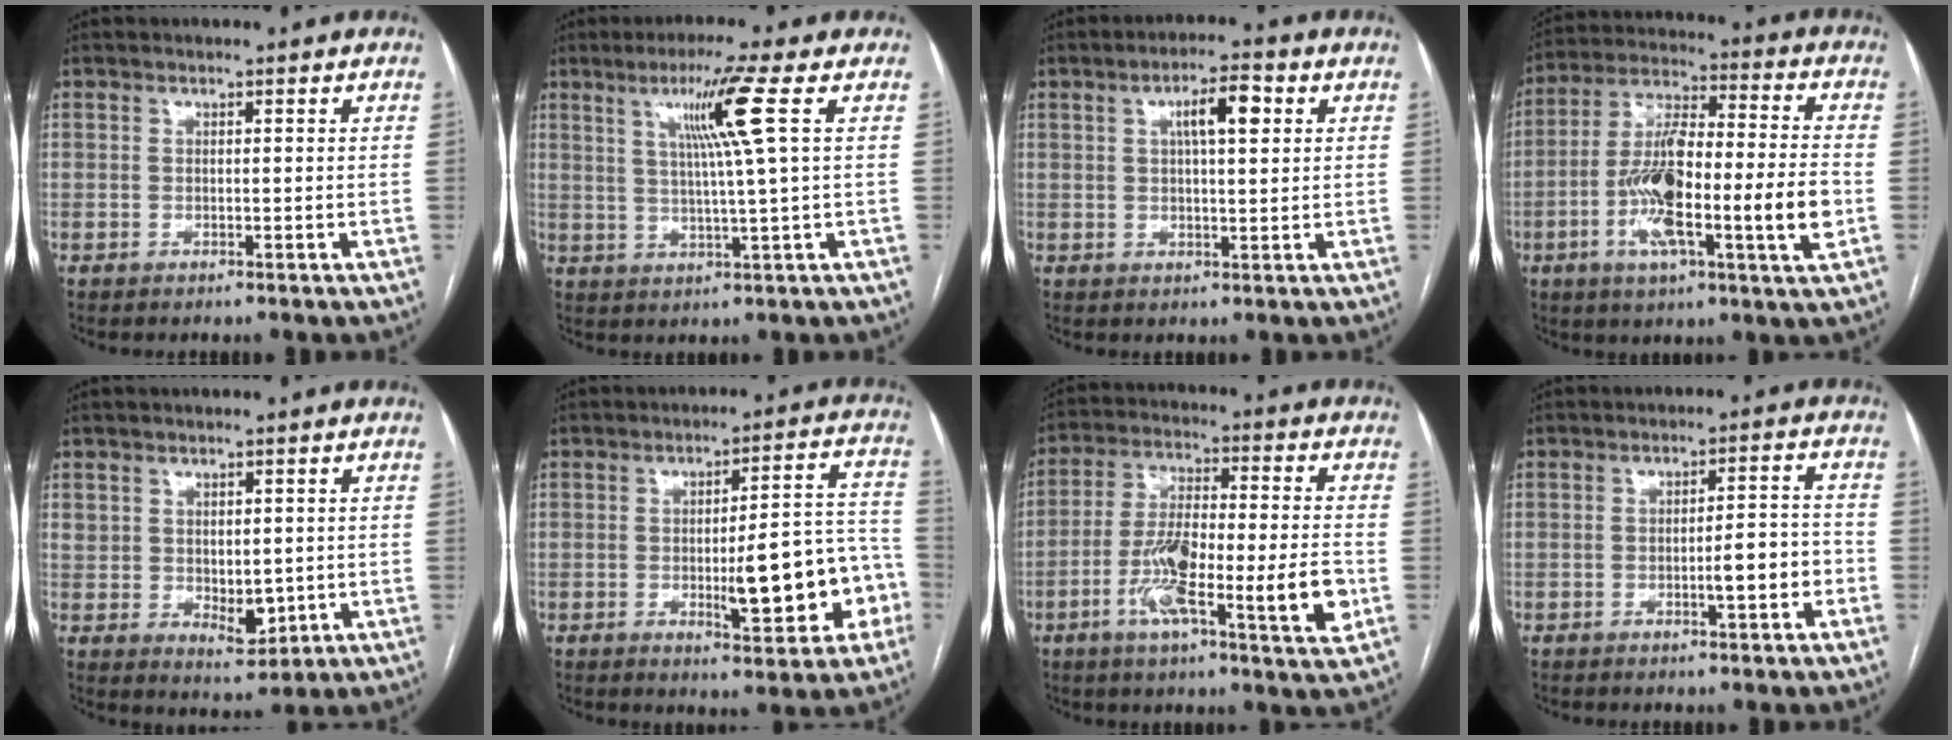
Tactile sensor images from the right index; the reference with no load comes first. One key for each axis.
{"total": 8.3, "fx": 3.0, "fy": -2.1, "fz": 7.4, "tx": -0.135, "ty": 0.000, "tz": 0.057}
{"total": 6.1, "fx": 2.0, "fy": 1.4, "fz": 5.6, "tx": -0.096, "ty": 0.013, "tz": 0.033}
{"total": 18.4, "fx": -4.4, "fy": 2.1, "fz": 17.7, "tx": -0.312, "ty": 0.006, "tz": -0.074}
{"total": 5.7, "fx": 0.0, "fy": 3.6, "fz": 4.4, "tx": -0.066, "ty": -0.005, "tz": 0.020}
{"total": 13.6, "fx": -3.5, "fy": 3.2, "fz": 12.7, "tx": -0.152, "ty": 0.026, "tz": -0.039}
{"total": 15.9, "fx": -4.9, "fy": 2.0, "fz": 15.0, "tx": -0.250, "ty": 0.001, "tz": -0.081}
{"total": 5.8, "fx": -2.0, "fy": 0.9, "fz": 5.4, "tx": -0.079, "ty": 0.013, "tz": -0.026}